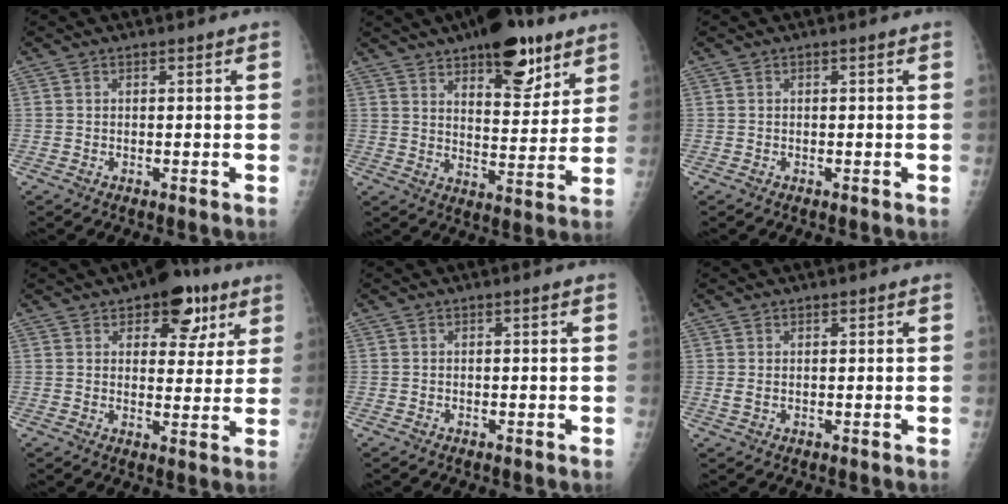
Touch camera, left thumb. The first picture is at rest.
{"total": 16.0, "force": [10.1, 6.4, 10.7], "torque": [-0.108, -0.052, 0.150]}
{"total": 0.0}
{"total": 10.6, "force": [5.8, 5.9, 6.6], "torque": [-0.045, -0.020, 0.076]}
{"total": 0.0}
{"total": 1.5, "force": [0.6, 1.0, 1.0], "torque": [-0.021, -0.005, 0.016]}